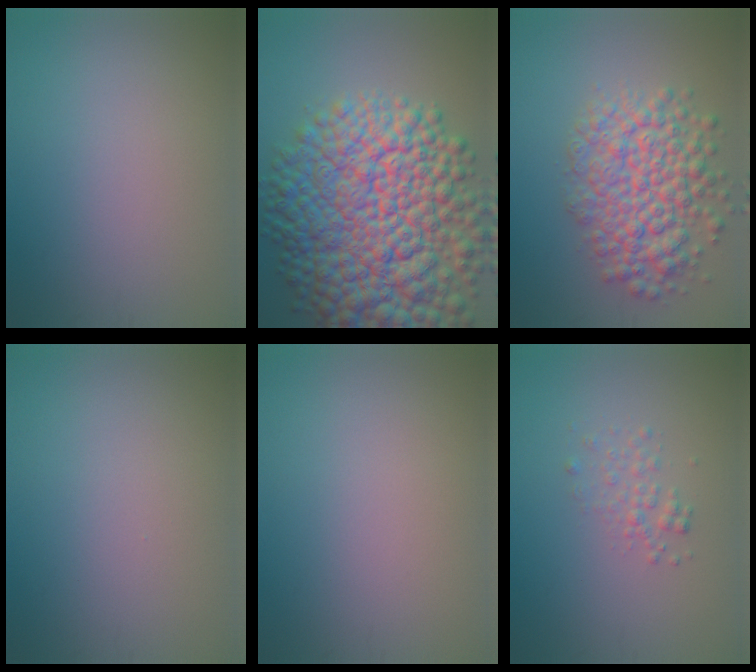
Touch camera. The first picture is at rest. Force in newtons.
{"total": 16.8, "press": 16.8, "slide": 0.6}
{"total": 7.1, "press": 7.1, "slide": 0.3}
{"total": 0.0}
{"total": 0.0}
{"total": 1.4, "press": 1.4, "slide": 0.1}